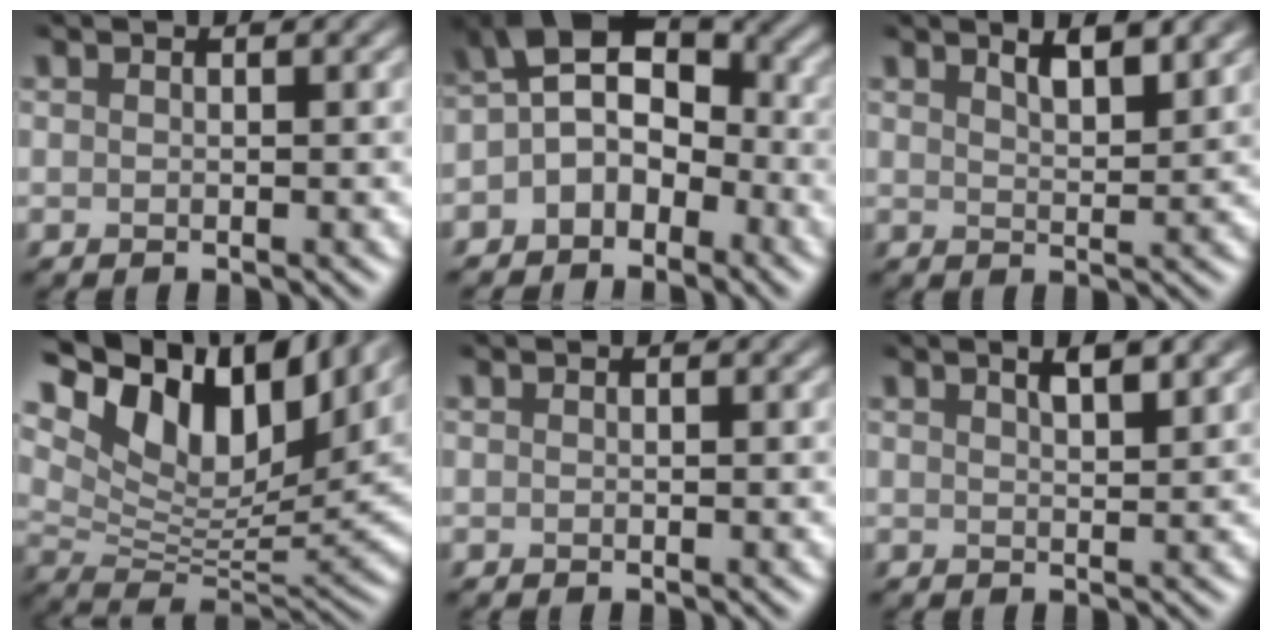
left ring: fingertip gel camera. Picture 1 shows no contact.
{"total": 5.6, "force": [-1.2, 4.0, 3.8], "torque": [-0.054, 0.017, -0.037]}
{"total": 3.9, "force": [2.4, 1.3, 2.7], "torque": [-0.037, 0.013, 0.030]}
{"total": 14.7, "force": [7.3, 7.4, 10.3], "torque": [-0.206, 0.035, 0.134]}
{"total": 0.0}
{"total": 3.4, "force": [1.8, 1.1, 2.6], "torque": [-0.032, 0.013, 0.018]}